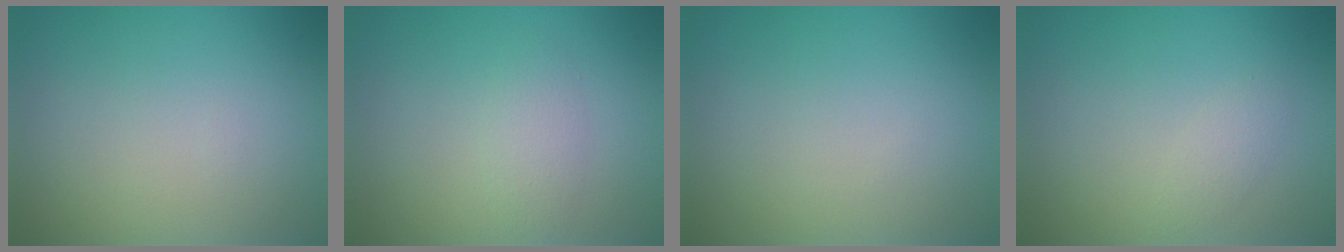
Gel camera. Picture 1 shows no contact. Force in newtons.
{"total": 1.8, "press": 1.8, "slide": 0.0}
{"total": 0.0}
{"total": 1.2, "press": 1.2, "slide": 0.0}